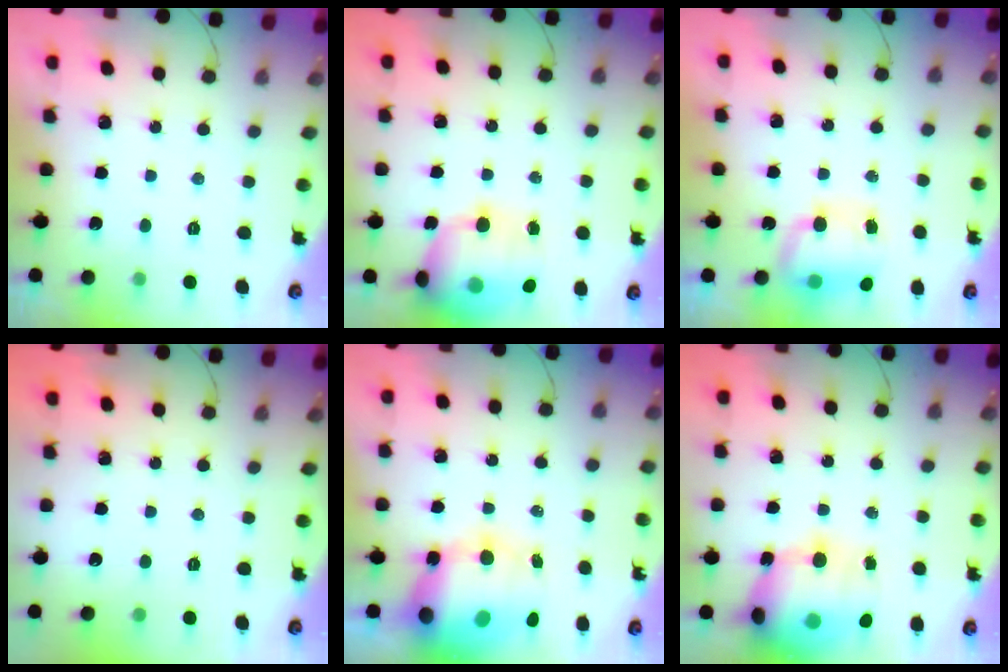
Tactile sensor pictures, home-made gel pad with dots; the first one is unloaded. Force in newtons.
{"total": 16.7, "press": 16.5, "slide": 2.5}
{"total": 7.9, "press": 7.8, "slide": 1.1}
{"total": 0.0}
{"total": 17.1, "press": 16.6, "slide": 4.3}
{"total": 19.6, "press": 19.1, "slide": 4.3}